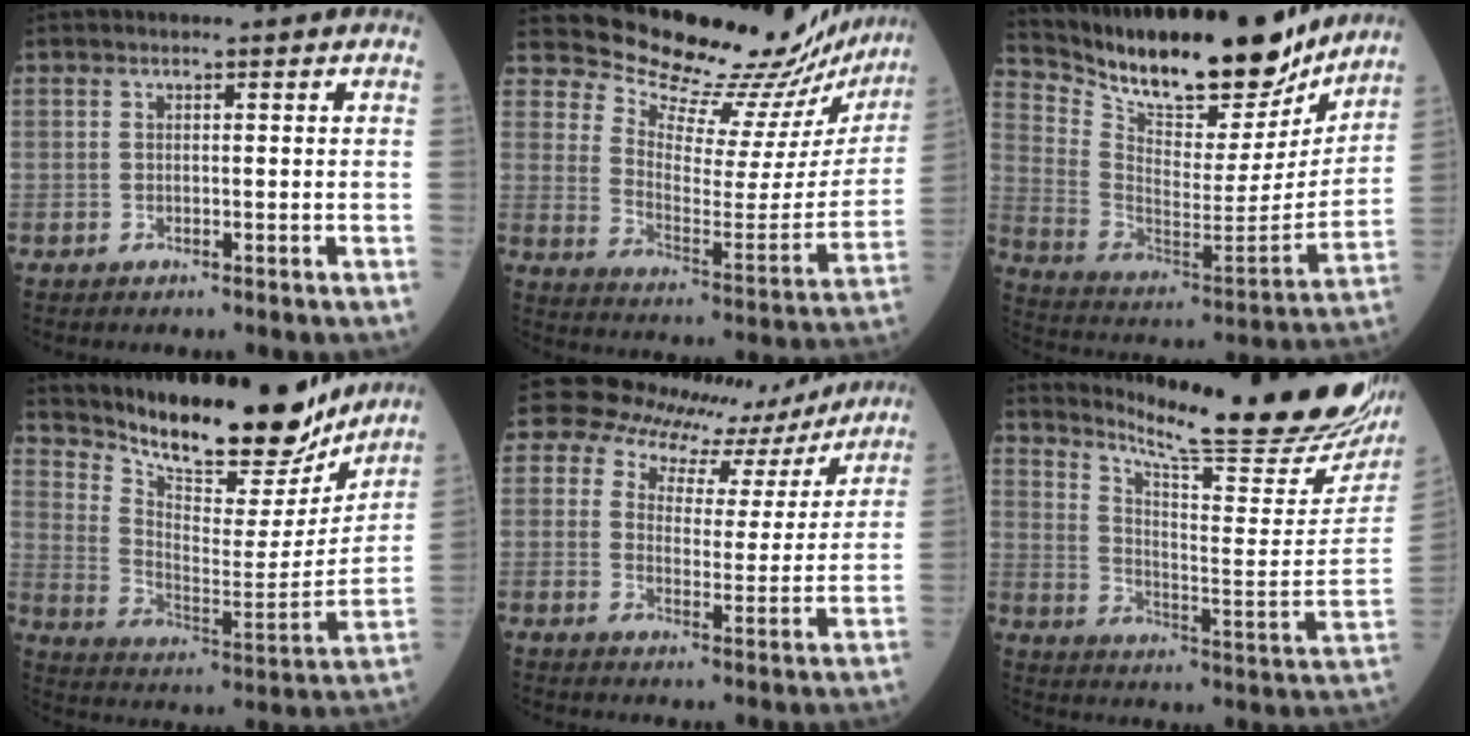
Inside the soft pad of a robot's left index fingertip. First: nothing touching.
{"total": 21.5, "force": [21.0, 2.5, 3.9], "torque": [-0.075, -0.107, 0.271]}
{"total": 24.6, "force": [21.2, 5.8, 10.9], "torque": [-0.197, -0.026, 0.331]}
{"total": 21.8, "force": [19.4, 5.0, 8.5], "torque": [-0.152, -0.033, 0.298]}
{"total": 12.0, "force": [11.0, 4.6, 1.8], "torque": [-0.027, -0.002, 0.133]}
{"total": 25.4, "force": [22.4, 0.9, 12.0], "torque": [-0.194, -0.098, 0.298]}